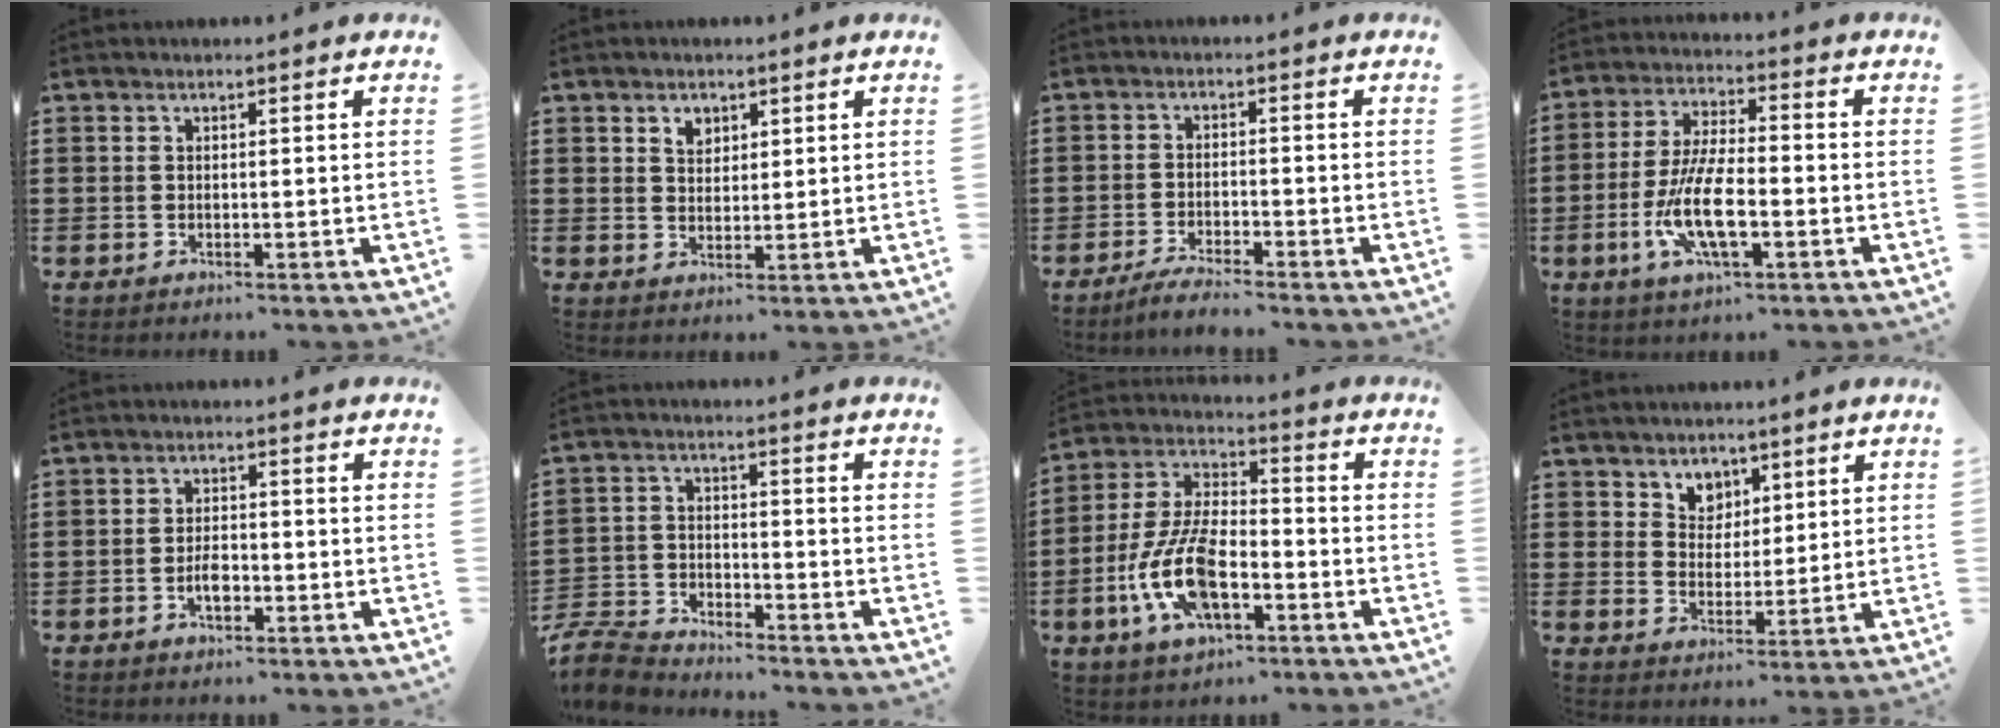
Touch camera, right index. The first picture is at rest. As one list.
[{"total": 2.6, "force": [1.7, 1.8, 0.9], "torque": [-0.016, 0.003, 0.029]}, {"total": 2.9, "force": [-2.8, -0.2, 0.8], "torque": [-0.016, 0.001, -0.055]}, {"total": 10.3, "force": [-3.3, 3.3, 9.2], "torque": [-0.203, -0.013, -0.064]}, {"total": 3.4, "force": [-1.3, 1.6, 2.7], "torque": [-0.057, 0.001, -0.024]}, {"total": 6.0, "force": [-5.8, 1.2, 0.9], "torque": [-0.040, 0.004, -0.121]}, {"total": 11.4, "force": [-4.4, 5.2, 9.1], "torque": [-0.226, -0.007, -0.089]}, {"total": 4.9, "force": [3.1, 3.8, 0.1], "torque": [-0.018, 0.002, 0.057]}]